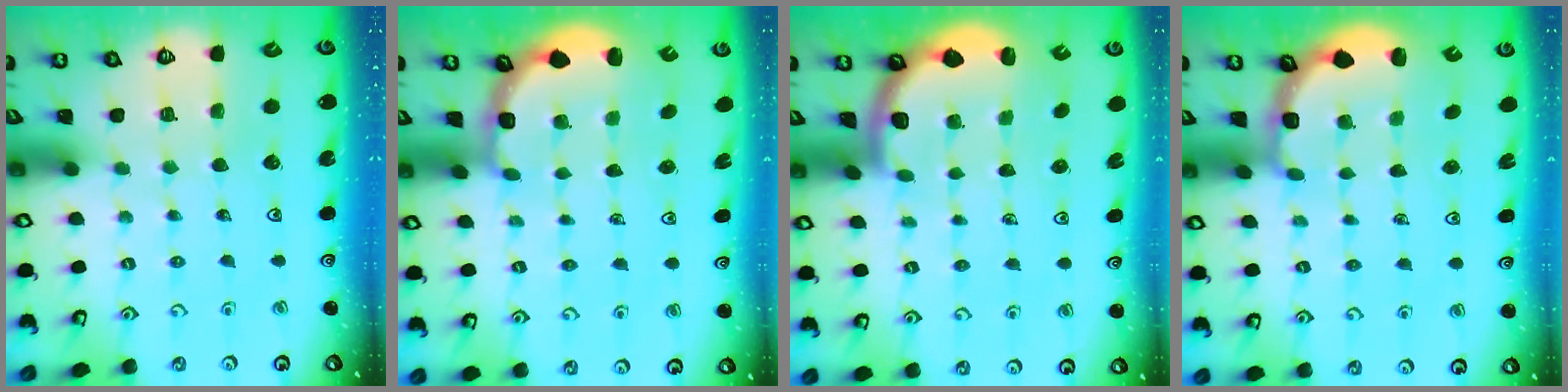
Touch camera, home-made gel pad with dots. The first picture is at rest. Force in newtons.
{"total": 2.9, "press": 2.5, "slide": 1.4}
{"total": 1.8, "press": 1.8, "slide": 0.1}
{"total": 2.8, "press": 2.4, "slide": 1.4}